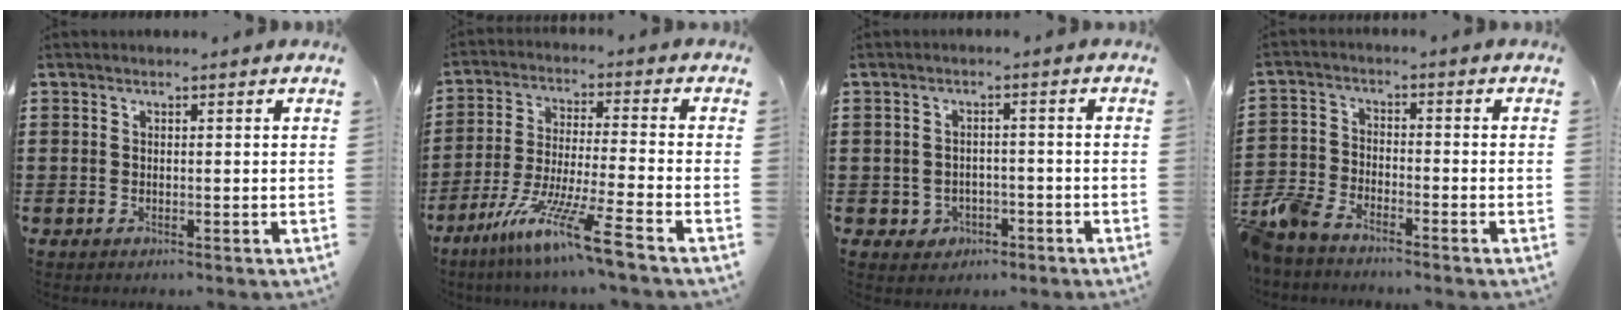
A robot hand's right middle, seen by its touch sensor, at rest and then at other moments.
{"total": 10.5, "force": [-7.6, -0.3, 7.2], "torque": [-0.146, -0.005, -0.151]}
{"total": 2.1, "force": [-1.2, 1.6, 0.4], "torque": [-0.016, 0.001, -0.029]}
{"total": 5.7, "force": [-5.2, 1.6, 1.6], "torque": [-0.060, -0.001, -0.110]}